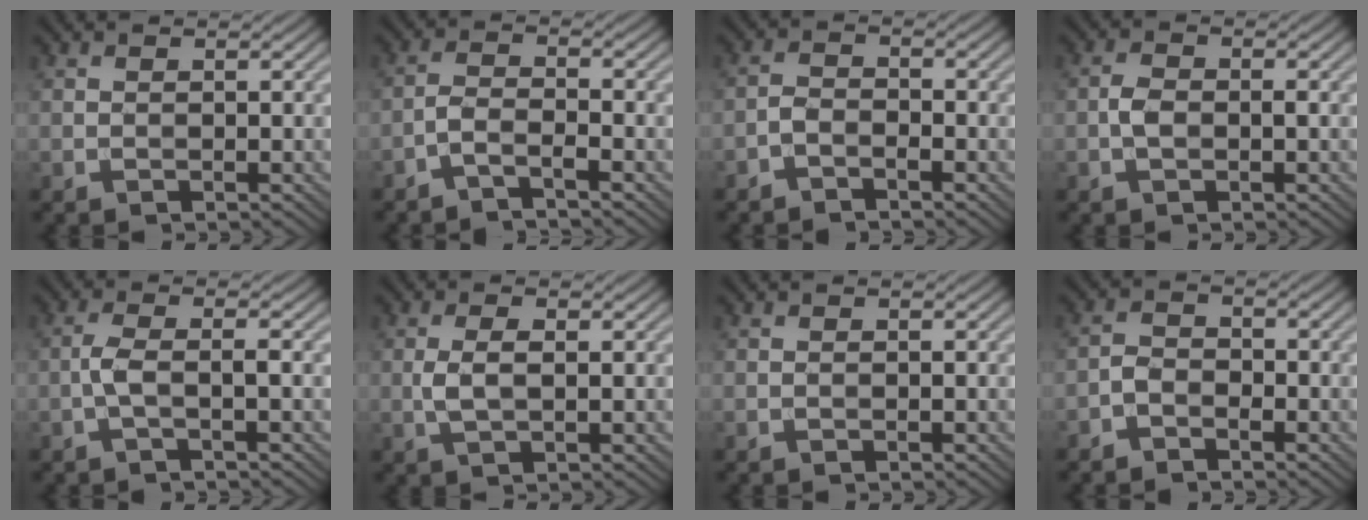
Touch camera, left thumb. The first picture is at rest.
{"total": 2.7, "force": [-2.1, 0.4, 1.6], "torque": [-0.033, 0.004, -0.051]}
{"total": 2.1, "force": [-1.6, 0.9, 1.0], "torque": [-0.019, 0.005, -0.039]}
{"total": 2.4, "force": [-0.5, 1.4, 1.9], "torque": [-0.039, 0.004, -0.013]}
{"total": 2.7, "force": [-0.8, 0.5, 2.6], "torque": [-0.056, 0.007, -0.024]}
{"total": 3.0, "force": [0.0, 1.2, 2.7], "torque": [-0.062, 0.001, 0.000]}
{"total": 0.0}
{"total": 2.2, "force": [-1.6, 1.2, 1.0], "torque": [-0.019, 0.005, -0.038]}